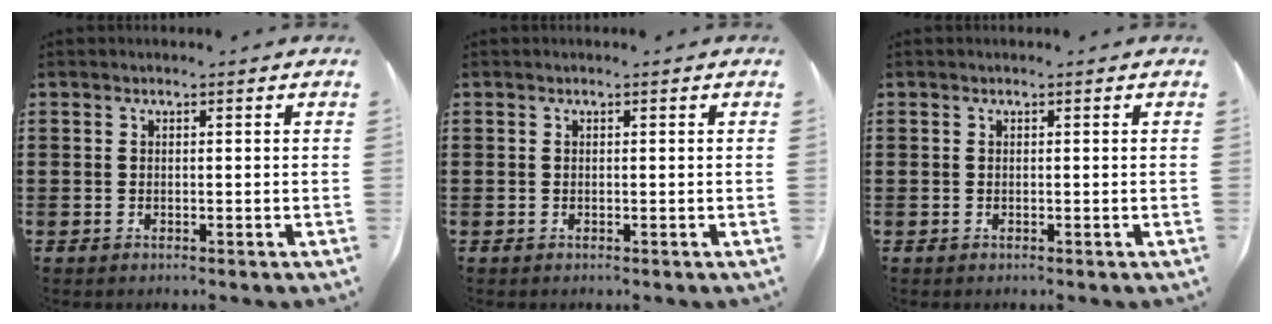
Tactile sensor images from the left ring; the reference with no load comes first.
{"total": 0.0}
{"total": 0.0}